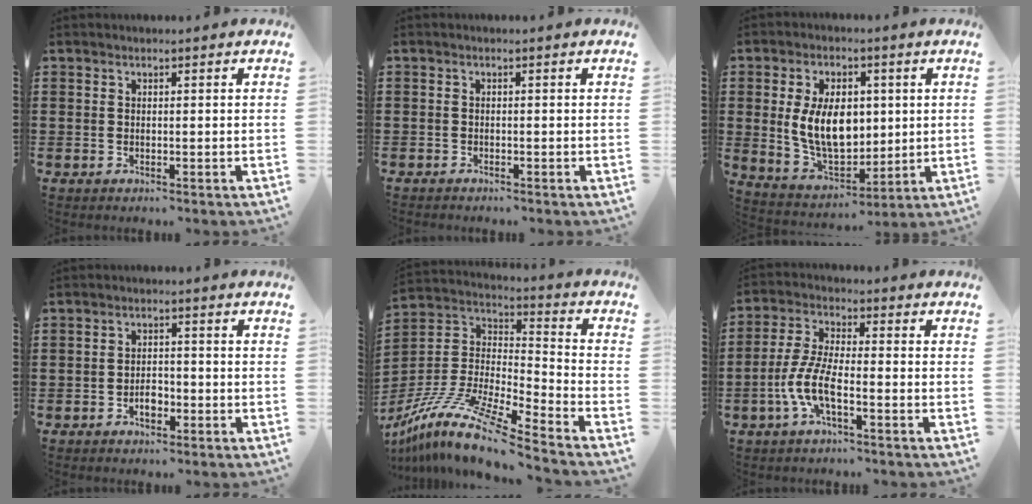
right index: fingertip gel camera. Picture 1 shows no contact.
{"total": 0.6, "force": [-0.6, 0.1, 0.0], "torque": [-0.001, 0.000, -0.013]}
{"total": 10.5, "force": [1.3, 6.7, 7.9], "torque": [-0.153, 0.006, 0.020]}
{"total": 2.6, "force": [-1.4, 1.3, 1.8], "torque": [-0.038, 0.000, -0.025]}
{"total": 13.1, "force": [-10.7, 1.1, 7.5], "torque": [-0.165, 0.008, -0.215]}
{"total": 6.9, "force": [-3.1, 1.8, 5.9], "torque": [-0.146, -0.016, -0.064]}